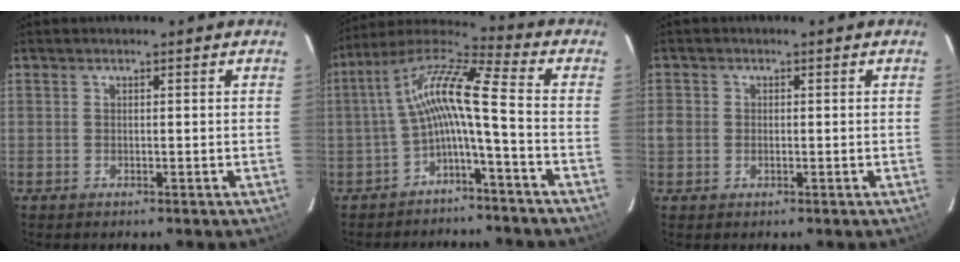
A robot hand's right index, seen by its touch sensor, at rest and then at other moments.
{"total": 10.8, "force": [-2.5, 0.4, 10.5], "torque": [-0.216, 0.021, -0.053]}
{"total": 2.4, "force": [-0.5, 2.2, 0.9], "torque": [-0.018, 0.002, -0.010]}